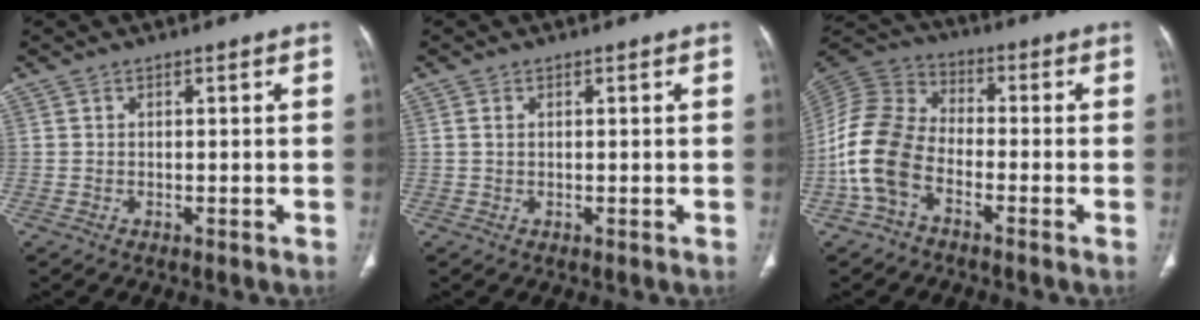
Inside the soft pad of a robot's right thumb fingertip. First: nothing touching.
{"total": 0.8, "force": [0.2, 0.6, 0.6], "torque": [-0.010, 0.000, 0.003]}
{"total": 12.7, "force": [-4.6, 8.1, 8.7], "torque": [-0.185, 0.039, -0.099]}